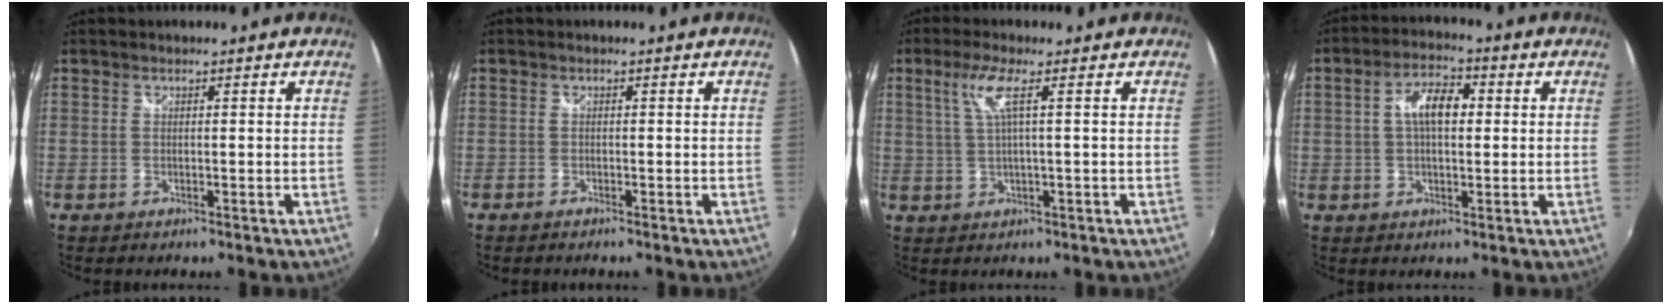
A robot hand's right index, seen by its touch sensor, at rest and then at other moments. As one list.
[{"total": 0.9, "force": [-0.9, 0.3, 0.2], "torque": [-0.008, -0.004, -0.018]}, {"total": 4.6, "force": [1.6, -0.4, 4.4], "torque": [-0.084, 0.002, 0.037]}, {"total": 7.0, "force": [0.9, 3.6, 5.9], "torque": [-0.108, 0.016, 0.014]}]